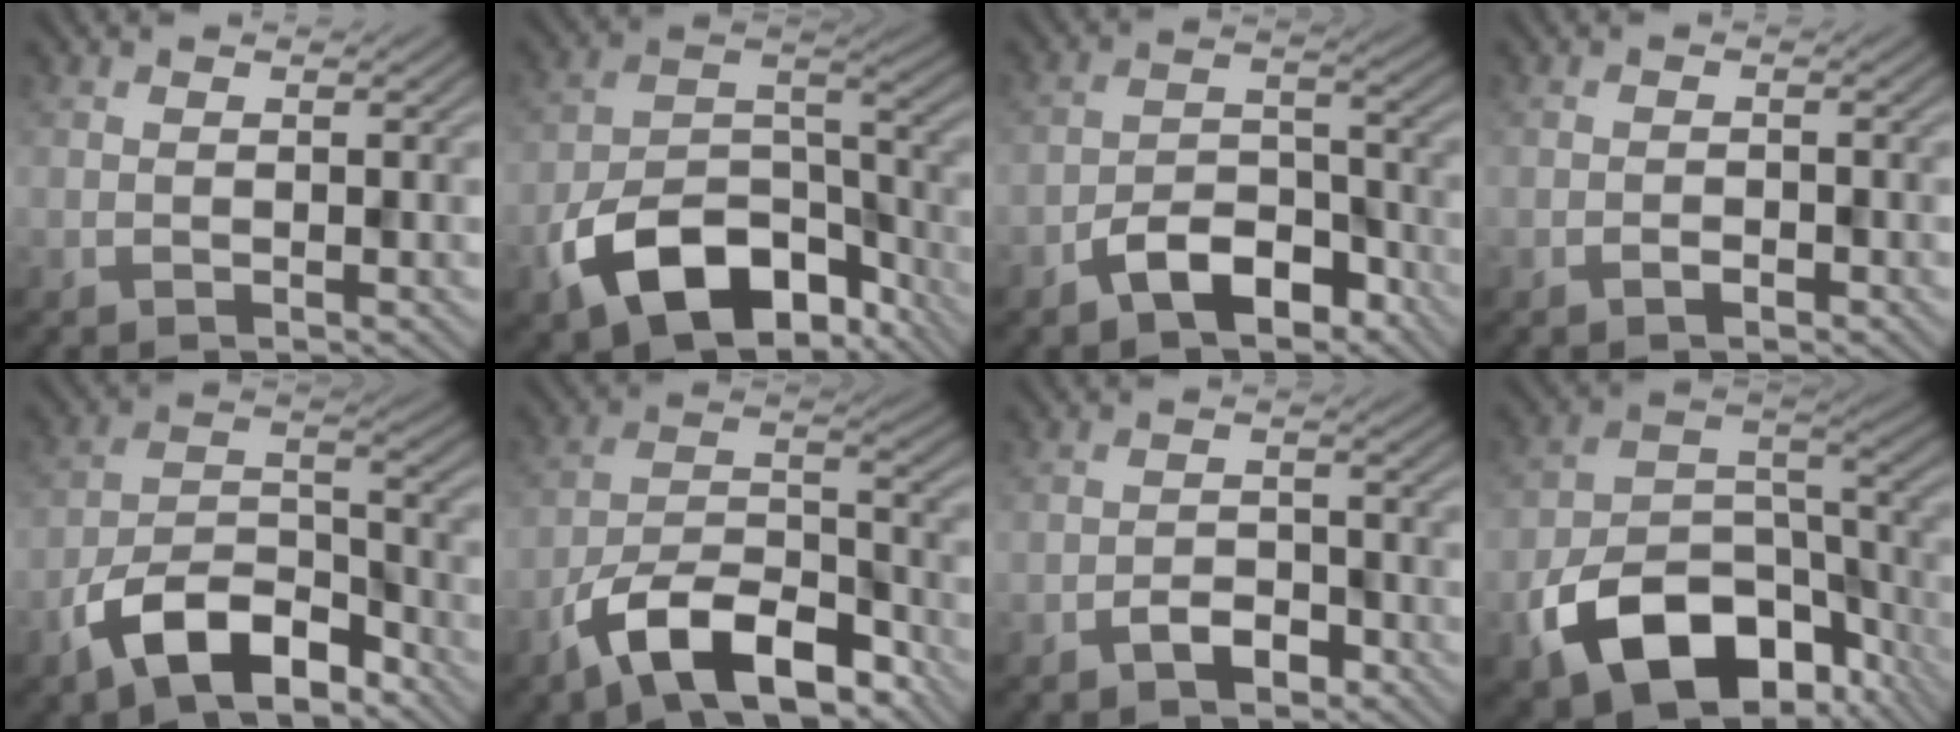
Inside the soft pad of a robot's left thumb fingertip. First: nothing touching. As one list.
[{"total": 12.8, "force": [-7.4, 6.7, 8.1], "torque": [-0.150, -0.018, -0.138]}, {"total": 6.7, "force": [-4.4, 3.4, 3.9], "torque": [-0.064, 0.007, -0.090]}, {"total": 1.1, "force": [-0.7, 0.5, 0.6], "torque": [-0.009, 0.001, -0.014]}, {"total": 10.1, "force": [-6.6, 4.3, 6.3], "torque": [-0.113, 0.001, -0.140]}, {"total": 12.1, "force": [-8.1, 4.8, 7.6], "torque": [-0.129, -0.001, -0.168]}, {"total": 3.0, "force": [-1.9, 1.6, 1.6], "torque": [-0.025, 0.005, -0.038]}, {"total": 14.0, "force": [-7.5, 8.1, 8.6], "torque": [-0.158, -0.029, -0.137]}]